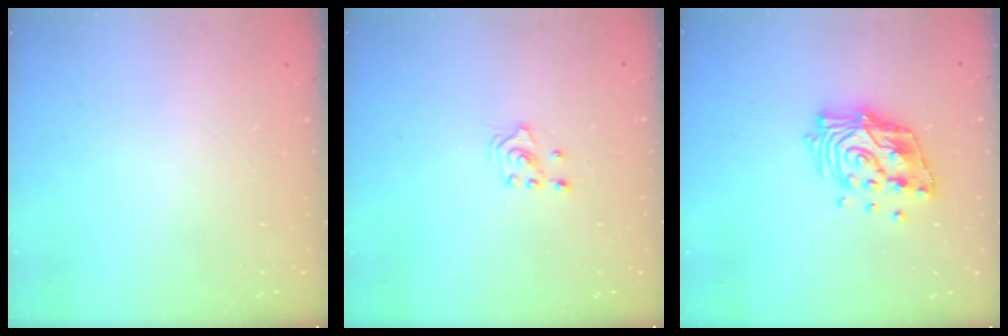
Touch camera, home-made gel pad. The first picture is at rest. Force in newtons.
{"total": 1.8, "press": 1.8, "slide": 0.2}
{"total": 15.4, "press": 15.3, "slide": 1.6}